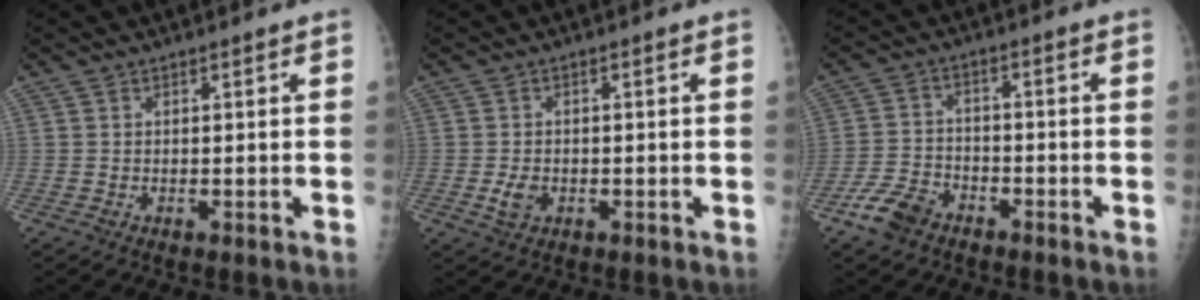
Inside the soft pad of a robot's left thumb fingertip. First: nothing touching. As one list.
[{"total": 2.9, "force": [-0.9, 2.1, 1.8], "torque": [-0.029, 0.001, -0.013]}, {"total": 6.9, "force": [-4.7, 4.0, 3.0], "torque": [-0.055, 0.021, -0.090]}]